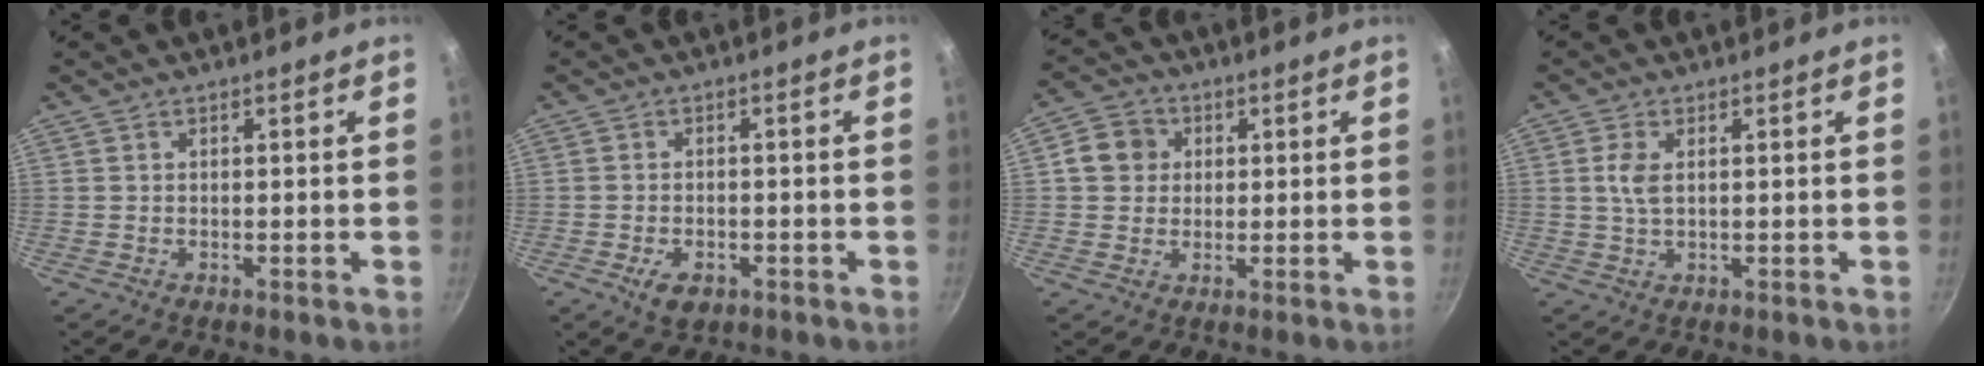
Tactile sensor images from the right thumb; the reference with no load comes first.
{"total": 4.3, "force": [-2.0, 2.7, 2.8], "torque": [-0.048, 0.008, -0.028]}
{"total": 6.4, "force": [1.3, 5.7, 2.4], "torque": [-0.012, 0.008, 0.011]}
{"total": 3.7, "force": [0.7, 1.9, 3.1], "torque": [-0.066, 0.003, 0.014]}